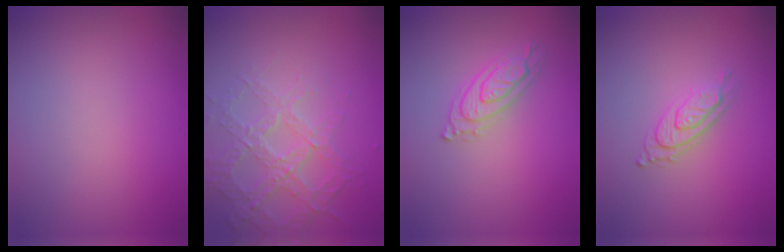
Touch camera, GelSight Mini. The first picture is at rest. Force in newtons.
{"total": 3.1, "press": 2.8, "slide": 1.3}
{"total": 2.4, "press": 2.4, "slide": 0.3}
{"total": 2.8, "press": 2.0, "slide": 2.0}